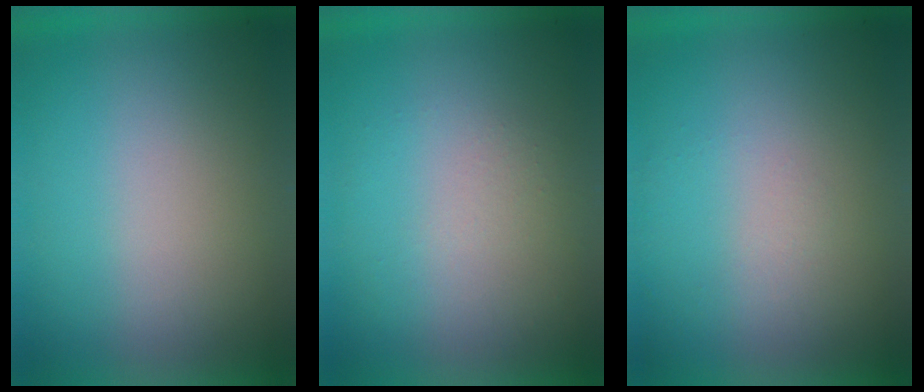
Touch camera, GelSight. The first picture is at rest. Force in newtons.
{"total": 1.1}
{"total": 1.1}